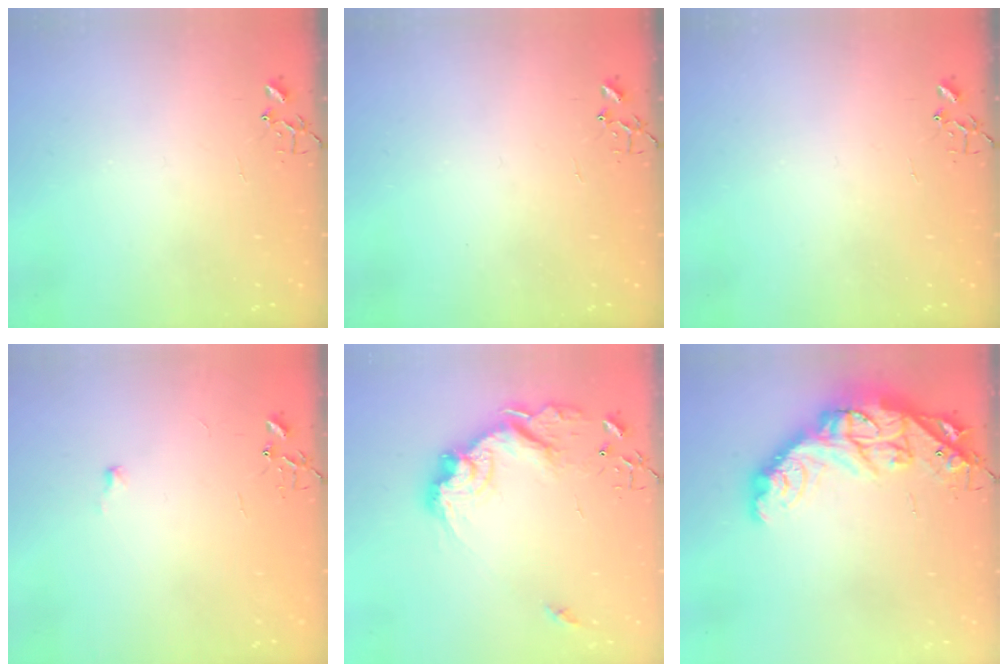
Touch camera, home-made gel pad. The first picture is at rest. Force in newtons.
{"total": 0.0}
{"total": 0.0}
{"total": 3.6, "press": 3.5, "slide": 0.5}
{"total": 19.5, "press": 19.4, "slide": 1.8}
{"total": 22.0, "press": 21.9, "slide": 1.6}